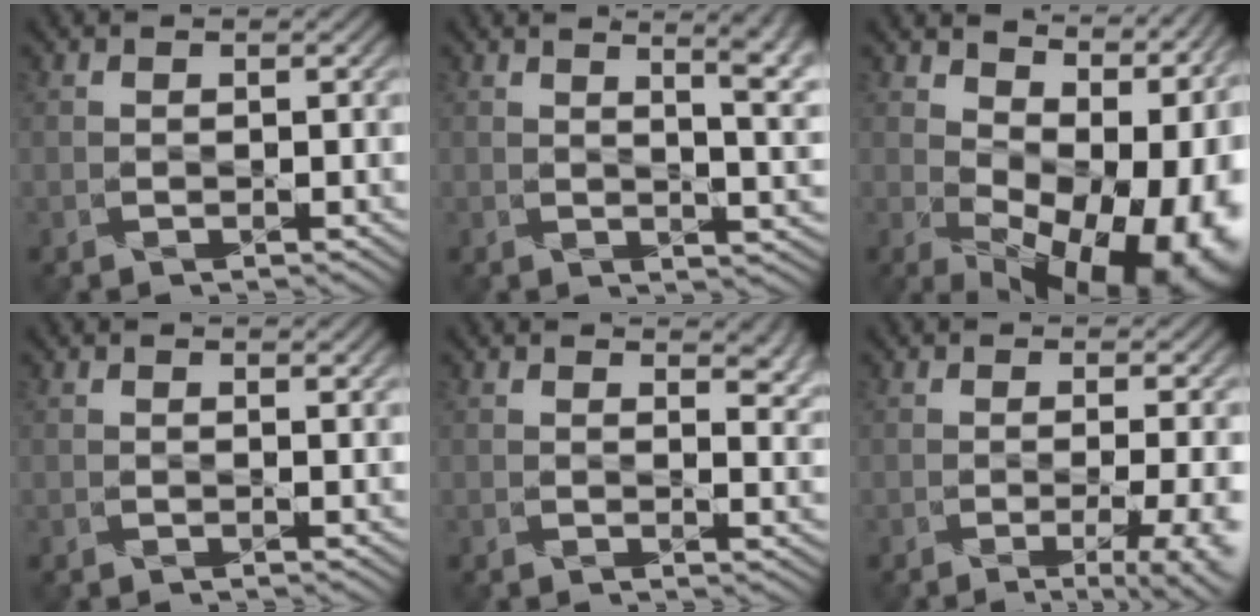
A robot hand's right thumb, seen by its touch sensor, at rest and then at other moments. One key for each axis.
{"total": 6.9, "fx": 3.4, "fy": 2.3, "fz": 5.5, "tx": -0.056, "ty": 0.021, "tz": 0.039}
{"total": 15.7, "fx": 1.3, "fy": 9.8, "fz": 12.2, "tx": -0.123, "ty": -0.014, "tz": 0.070}
{"total": 0.8, "fx": 0.7, "fy": 0.0, "fz": 0.3, "tx": -0.008, "ty": -0.002, "tz": 0.015}
{"total": 3.4, "fx": 2.3, "fy": 1.4, "fz": 2.2, "tx": -0.031, "ty": -0.005, "tz": 0.036}
{"total": 5.9, "fx": -1.8, "fy": 1.4, "fz": 5.4, "tx": -0.066, "ty": 0.001, "tz": -0.018}